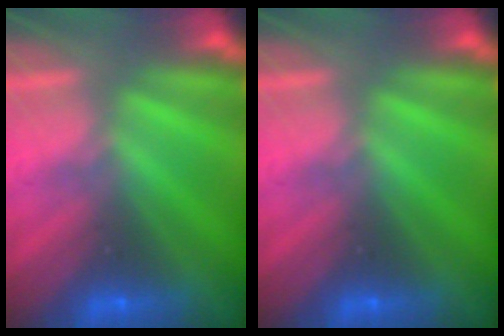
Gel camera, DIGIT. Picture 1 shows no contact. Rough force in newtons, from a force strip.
{"total": 0.0}